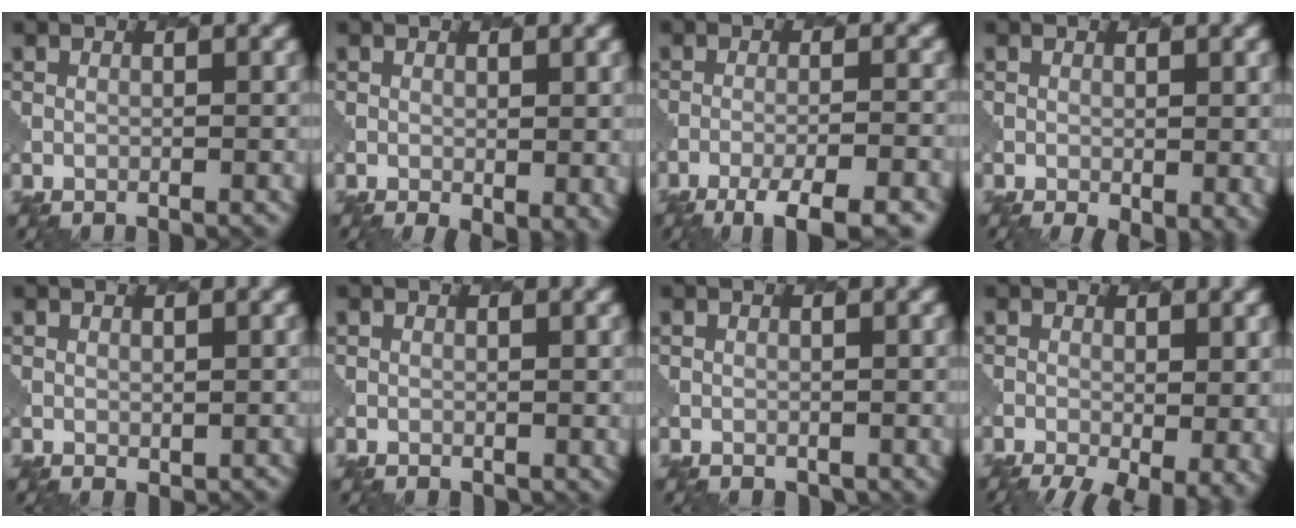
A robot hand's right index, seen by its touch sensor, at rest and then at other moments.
{"total": 3.5, "force": [-0.4, 1.6, 3.0], "torque": [-0.038, -0.013, -0.001]}
{"total": 6.6, "force": [-4.5, 1.4, 4.6], "torque": [-0.070, -0.007, -0.071]}
{"total": 4.0, "force": [-0.8, 2.0, 3.4], "torque": [-0.044, -0.013, -0.006]}
{"total": 0.9, "force": [0.8, 0.4, 0.1], "torque": [-0.001, -0.004, 0.015]}
{"total": 1.2, "force": [0.4, 0.9, 0.8], "torque": [-0.009, -0.005, 0.007]}
{"total": 1.3, "force": [0.0, 1.0, 0.7], "torque": [-0.010, -0.006, 0.005]}
{"total": 7.4, "force": [-2.7, 3.3, 6.1], "torque": [-0.077, -0.022, -0.028]}